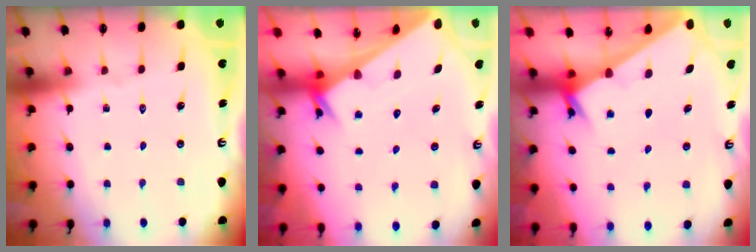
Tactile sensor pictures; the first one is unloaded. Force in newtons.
{"total": 3.3, "press": 3.3, "slide": 0.3}
{"total": 2.3, "press": 2.3, "slide": 0.3}